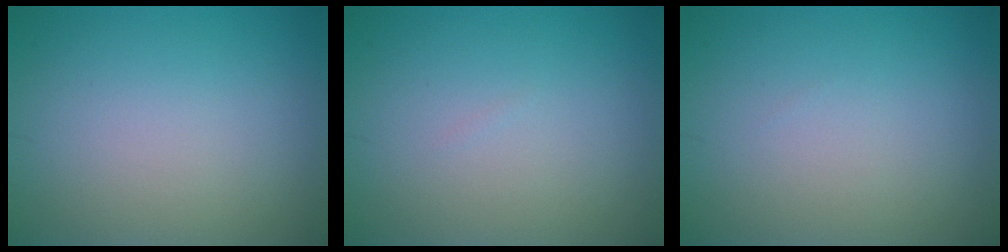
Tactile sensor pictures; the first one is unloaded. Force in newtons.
{"total": 0.0}
{"total": 0.0}